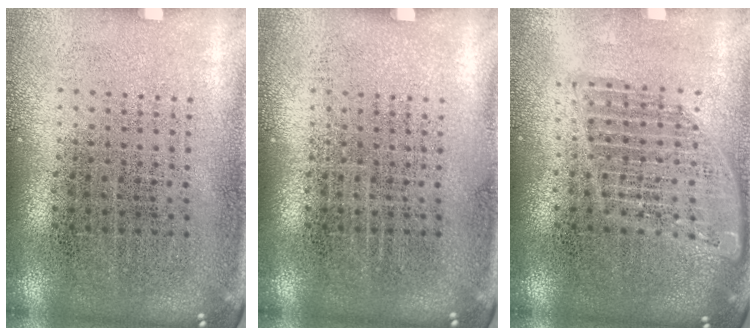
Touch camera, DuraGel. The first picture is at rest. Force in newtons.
{"total": 0.0}
{"total": 1.5, "press": 1.4, "slide": 0.7}